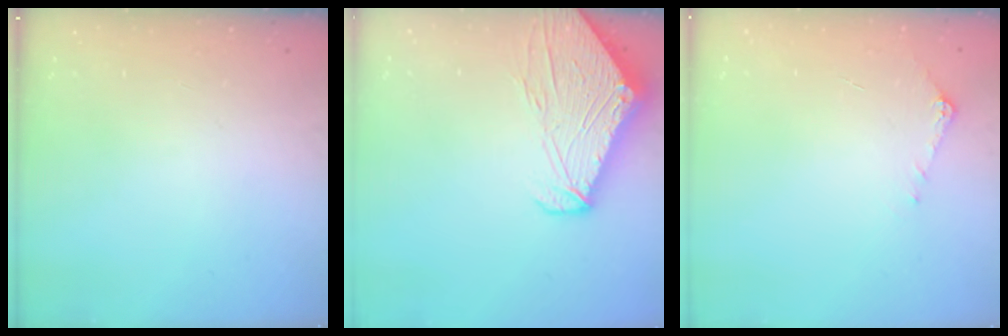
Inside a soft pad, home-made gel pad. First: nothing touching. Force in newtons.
{"total": 10.2, "press": 10.1, "slide": 1.3}
{"total": 5.1, "press": 5.0, "slide": 0.7}